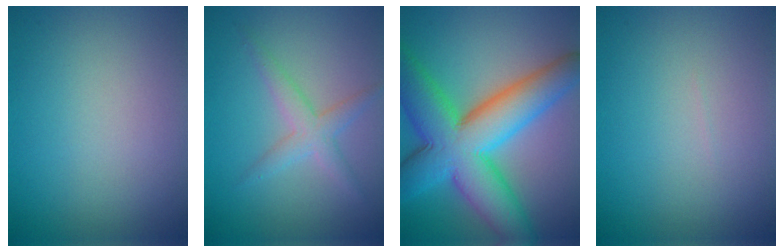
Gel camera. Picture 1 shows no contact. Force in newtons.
{"total": 2.5, "press": 2.5, "slide": 0.2}
{"total": 12.6, "press": 12.6, "slide": 0.2}
{"total": 0.0}